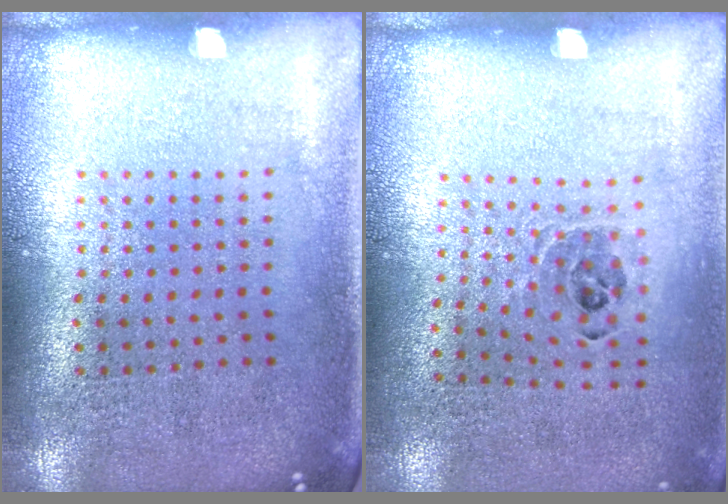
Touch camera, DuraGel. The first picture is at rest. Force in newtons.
{"total": 0.9, "press": 0.8, "slide": 0.4}